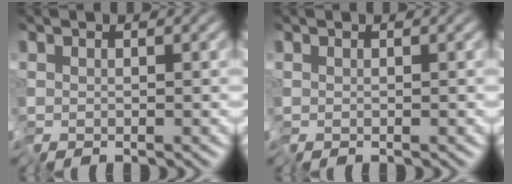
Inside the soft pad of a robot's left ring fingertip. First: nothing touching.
{"total": 0.0}